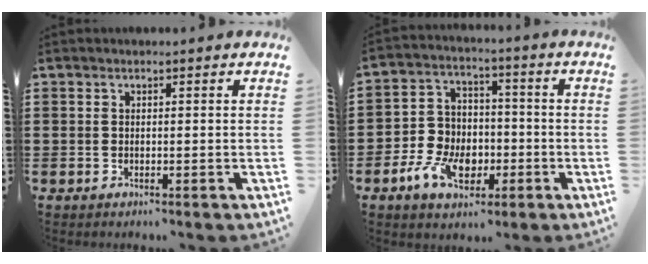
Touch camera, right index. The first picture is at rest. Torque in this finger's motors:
{"motor_torque": [2.14, 0.00, 0.31, 0.12]}